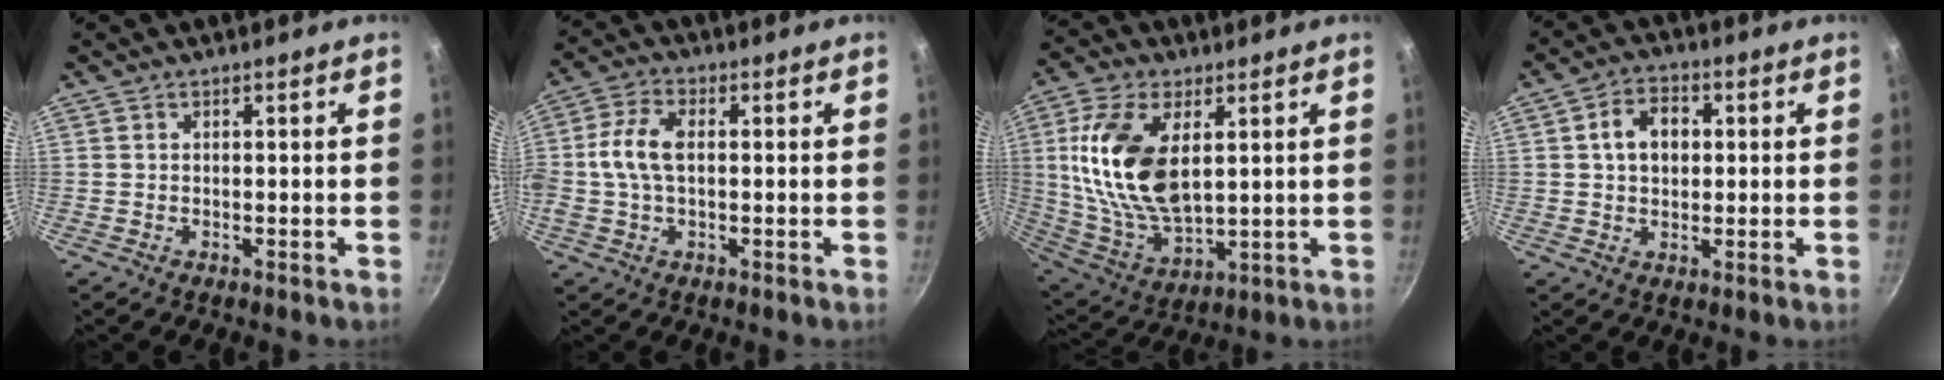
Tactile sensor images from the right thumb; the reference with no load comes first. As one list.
[{"total": 8.1, "force": [0.4, 4.6, 6.7], "torque": [-0.139, 0.016, -0.003]}, {"total": 18.4, "force": [4.0, 10.1, 14.9], "torque": [-0.284, -0.017, 0.088]}, {"total": 7.2, "force": [1.2, 5.2, 4.8], "torque": [-0.060, 0.011, 0.016]}]